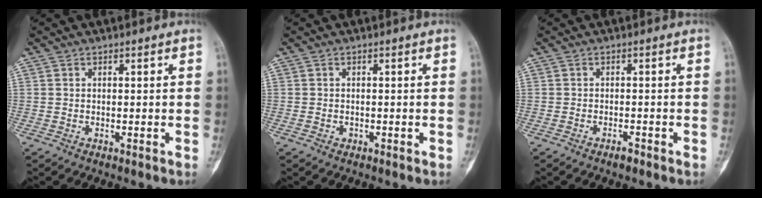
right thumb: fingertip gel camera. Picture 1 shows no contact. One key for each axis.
{"total": 0.6, "fx": -0.2, "fy": 0.5, "fz": 0.1, "tx": 0.003, "ty": 0.006, "tz": -0.003}
{"total": 1.2, "fx": -0.9, "fy": 0.4, "fz": 0.6, "tx": -0.010, "ty": 0.005, "tz": -0.016}